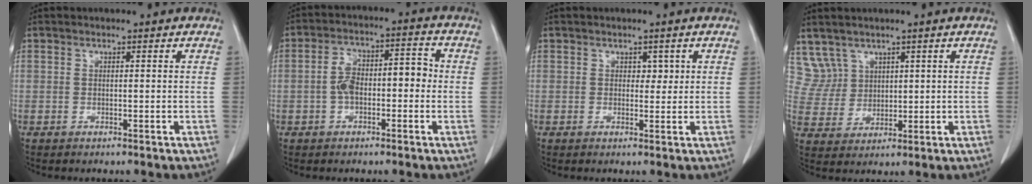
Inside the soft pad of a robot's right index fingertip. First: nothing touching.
{"total": 7.8, "force": [-0.9, 3.9, 6.6], "torque": [-0.124, 0.044, -0.017]}
{"total": 1.6, "force": [0.6, 1.1, 0.9], "torque": [-0.005, -0.002, 0.008]}
{"total": 5.7, "force": [3.9, 4.2, -0.1], "torque": [0.000, 0.014, 0.091]}